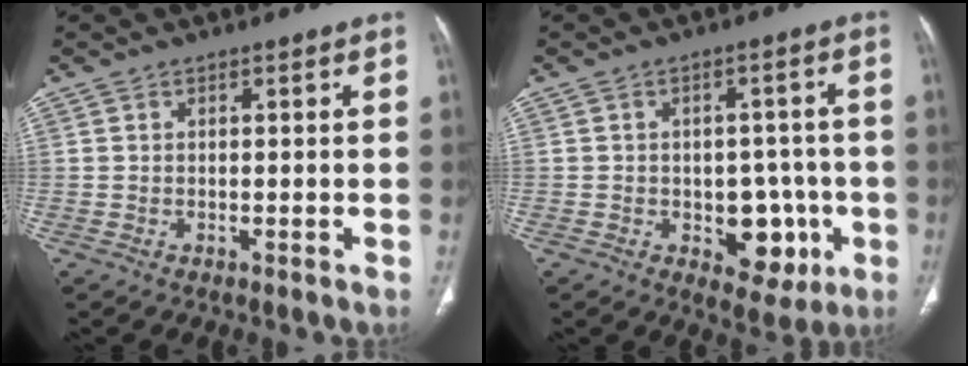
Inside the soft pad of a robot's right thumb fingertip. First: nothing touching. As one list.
[{"total": 9.3, "force": [-2.5, 6.2, 6.4], "torque": [-0.036, 0.013, -0.023]}]